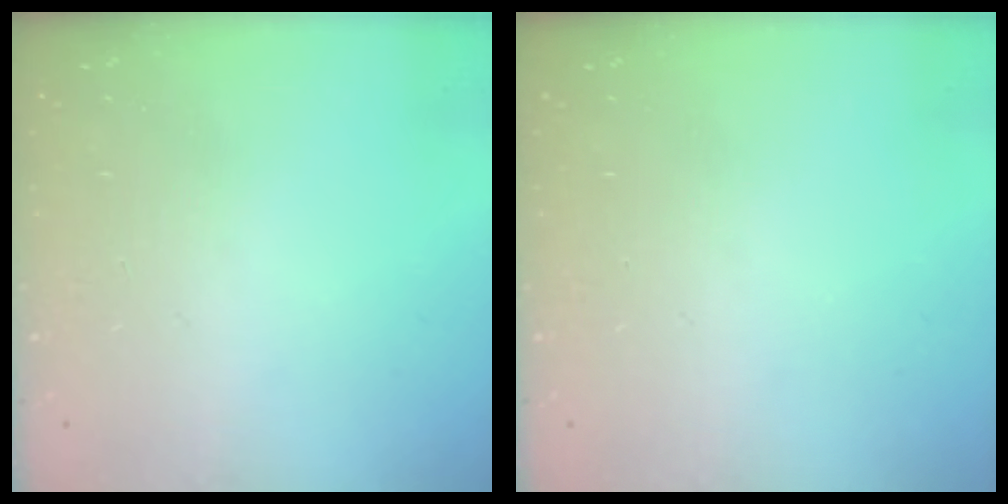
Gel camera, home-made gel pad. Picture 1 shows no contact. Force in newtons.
{"total": 0.0}